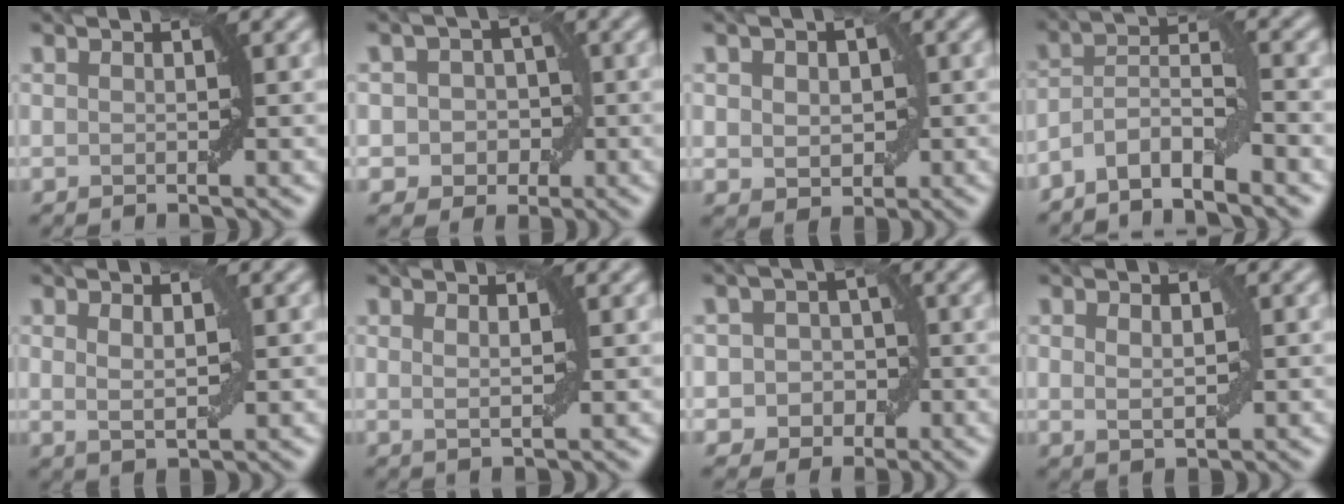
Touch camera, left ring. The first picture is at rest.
{"total": 3.4, "force": [-0.2, 3.1, 1.4], "torque": [0.003, 0.011, -0.019]}
{"total": 3.3, "force": [0.3, 2.6, 2.1], "torque": [-0.025, 0.003, 0.002]}
{"total": 4.7, "force": [-3.5, 0.7, 3.1], "torque": [-0.054, 0.005, -0.069]}
{"total": 1.8, "force": [0.6, 0.7, 1.5], "torque": [-0.028, -0.002, 0.014]}
{"total": 1.2, "force": [0.5, 0.2, 1.0], "torque": [-0.015, 0.000, 0.007]}
{"total": 3.7, "force": [-0.7, 3.5, 1.2], "torque": [0.010, 0.015, -0.026]}
{"total": 1.8, "force": [0.4, 1.0, 1.5], "torque": [-0.026, 0.000, 0.010]}